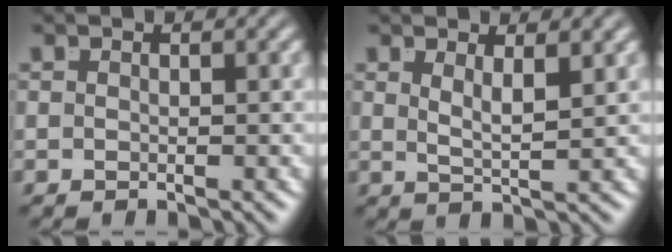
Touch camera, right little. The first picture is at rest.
{"total": 2.2, "force": [1.3, -0.8, 1.6], "torque": [-0.026, -0.012, 0.031]}